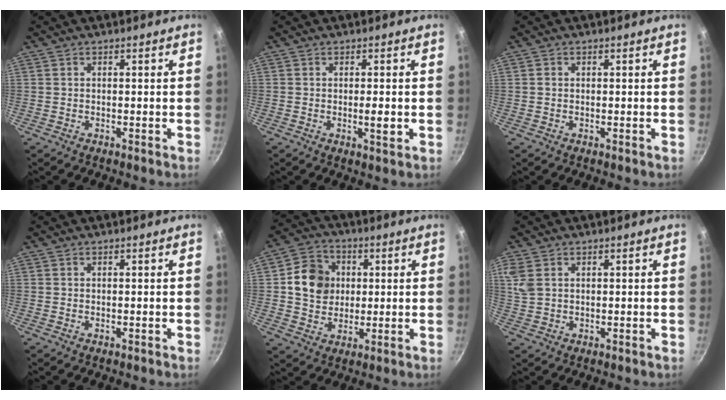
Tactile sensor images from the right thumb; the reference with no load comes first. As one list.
[{"total": 2.3, "force": [-0.2, 0.6, 2.2], "torque": [-0.037, -0.003, -0.003]}, {"total": 0.6, "force": [0.1, 0.5, 0.2], "torque": [-0.003, 0.002, 0.000]}, {"total": 0.0}, {"total": 10.4, "force": [1.7, 9.0, 4.9], "torque": [-0.056, 0.007, 0.022]}, {"total": 4.5, "force": [1.9, 3.0, 2.7], "torque": [-0.056, 0.001, 0.041]}]